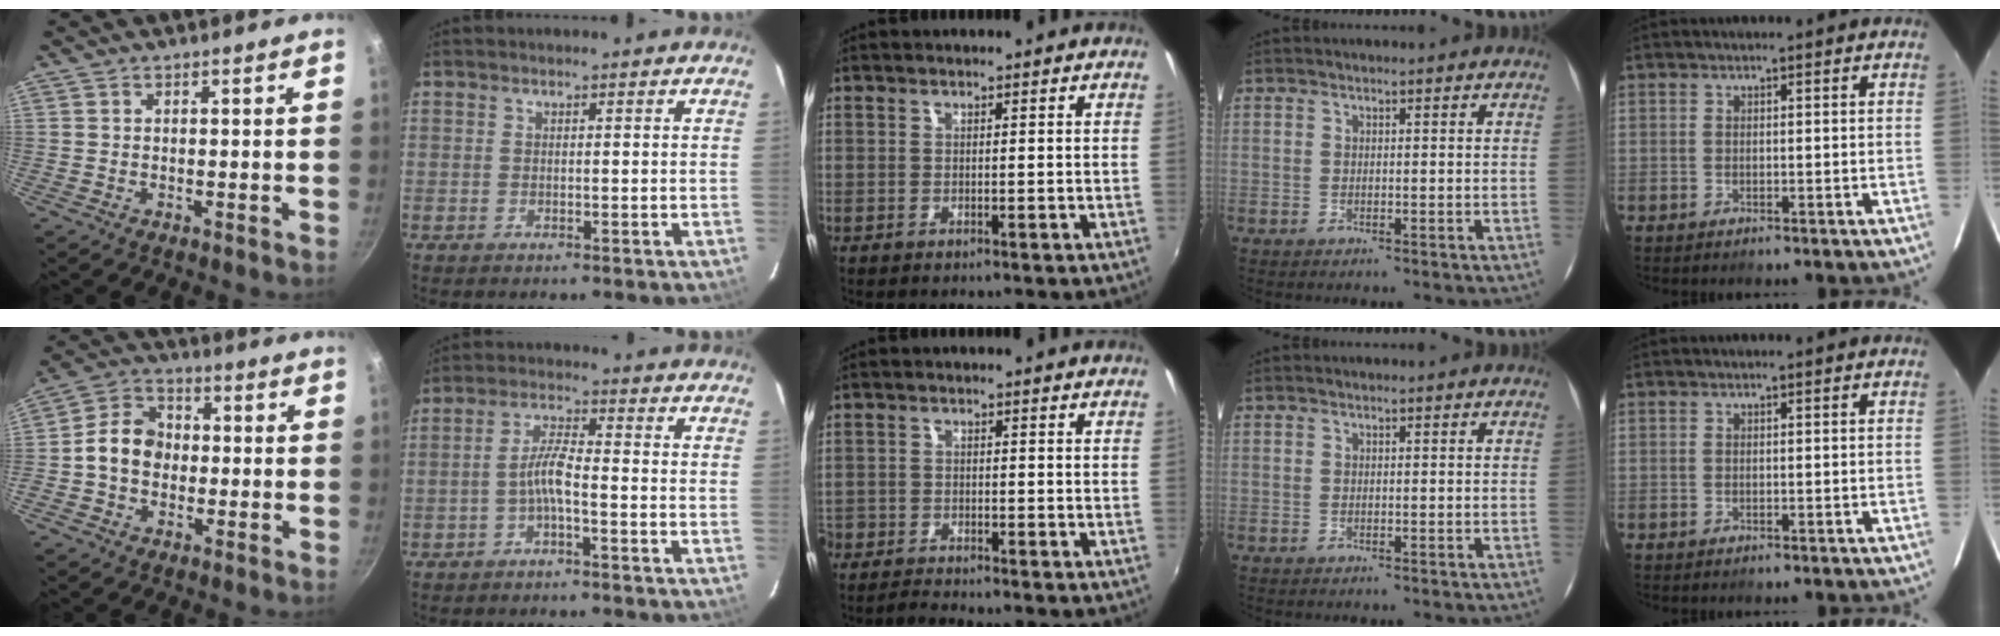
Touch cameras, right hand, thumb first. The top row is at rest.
{"thumb": {"total": 9.2, "force": [-0.8, 7.3, 5.5], "torque": [-0.069, 0.026, -0.032]}, "index": {"total": 4.1, "force": [-1.9, 0.4, 3.7], "torque": [-0.079, 0.010, -0.037]}, "middle": {"total": 2.8, "force": [-2.8, 0.2, 0.1], "torque": [-0.018, -0.010, -0.061]}}